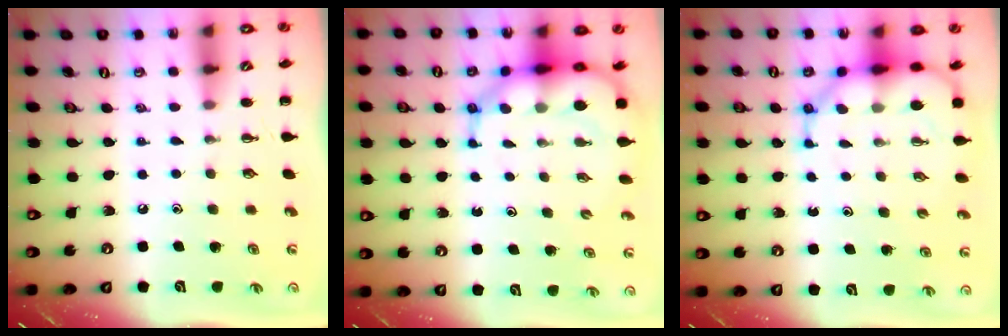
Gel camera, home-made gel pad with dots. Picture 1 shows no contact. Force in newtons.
{"total": 10.7, "press": 10.3, "slide": 3.1}
{"total": 10.3, "press": 9.9, "slide": 3.1}